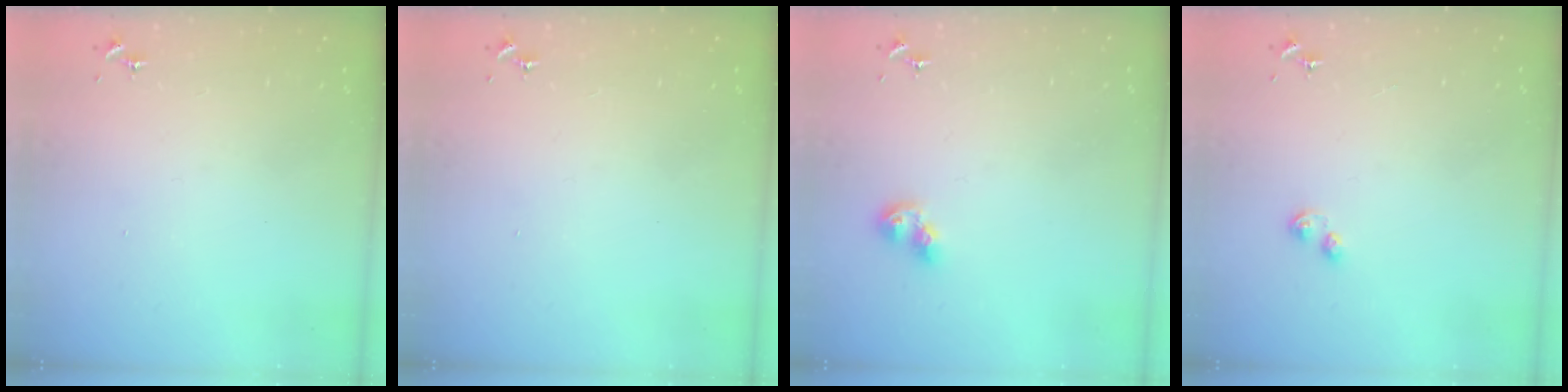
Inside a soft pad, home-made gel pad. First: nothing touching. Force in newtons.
{"total": 0.0}
{"total": 7.0, "press": 7.0, "slide": 0.5}
{"total": 2.9, "press": 2.8, "slide": 0.7}